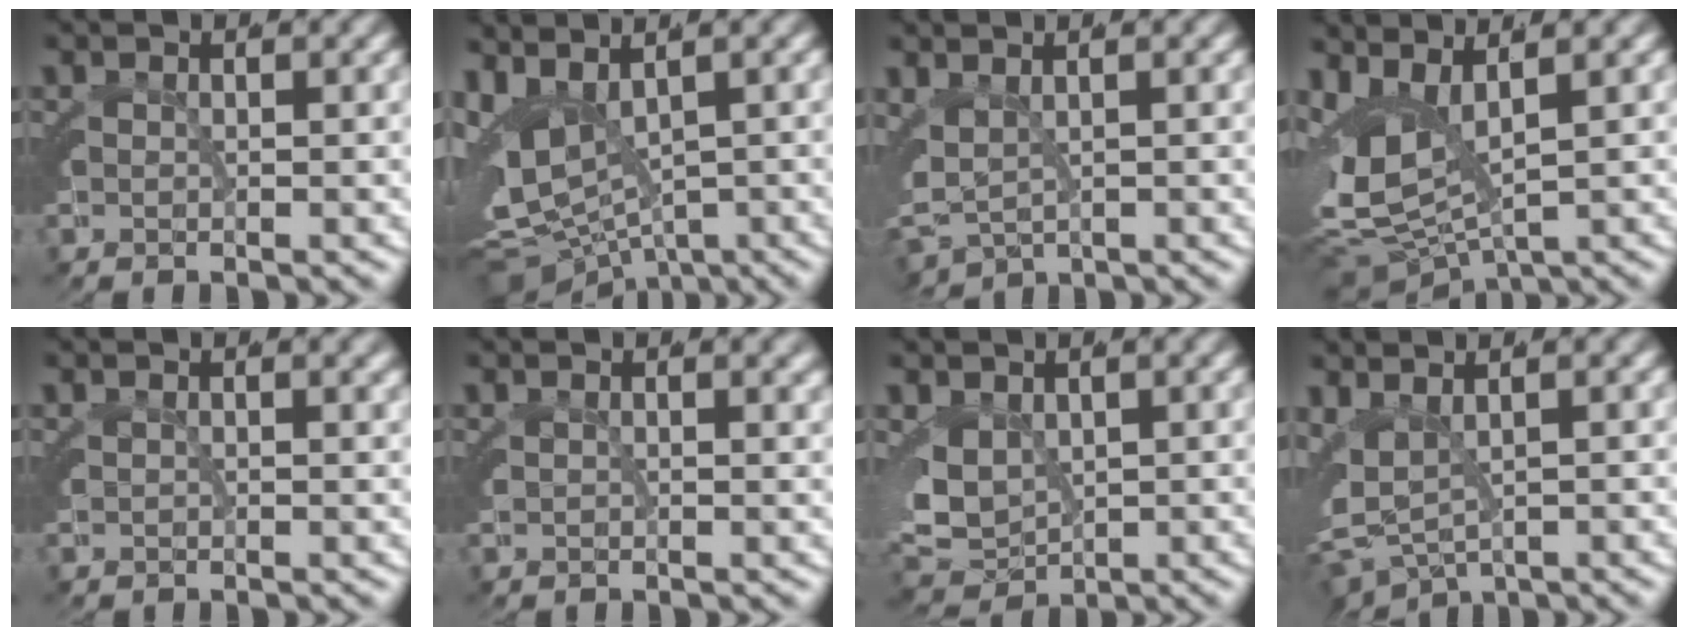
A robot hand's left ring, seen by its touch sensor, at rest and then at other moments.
{"total": 12.2, "force": [-1.4, 9.3, 7.8], "torque": [-0.187, -0.051, -0.001]}
{"total": 4.7, "force": [-0.4, 3.8, 2.8], "torque": [-0.096, -0.039, 0.019]}
{"total": 10.8, "force": [0.4, 8.1, 7.1], "torque": [-0.163, -0.026, 0.015]}
{"total": 0.9, "force": [0.6, -0.7, 0.1], "torque": [-0.006, -0.005, 0.017]}
{"total": 0.9, "force": [0.7, -0.5, 0.3], "torque": [-0.008, -0.006, 0.019]}
{"total": 5.7, "force": [0.2, 4.6, 3.4], "torque": [-0.098, -0.038, 0.027]}
{"total": 7.1, "force": [-1.0, 5.7, 4.2], "torque": [-0.126, -0.046, 0.006]}